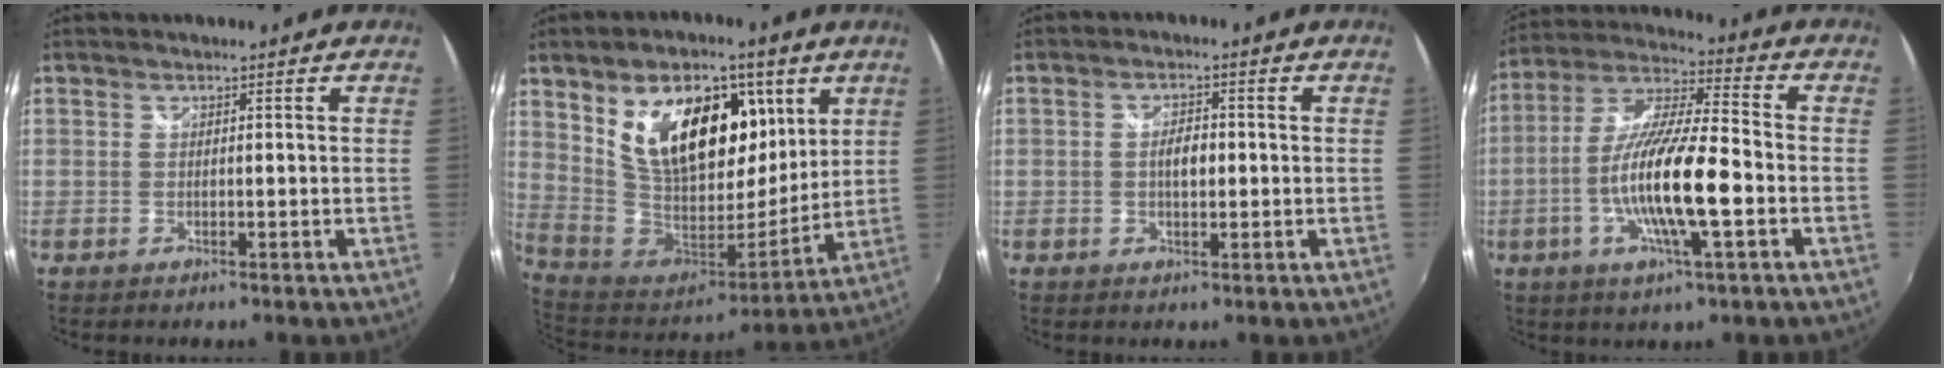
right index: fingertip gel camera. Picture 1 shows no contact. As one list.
[{"total": 23.6, "force": [8.8, 13.2, 17.5], "torque": [-0.320, 0.014, 0.167]}, {"total": 3.4, "force": [-0.2, 1.7, 2.9], "torque": [-0.050, 0.004, -0.005]}, {"total": 16.5, "force": [-4.3, 2.6, 15.7], "torque": [-0.302, -0.009, -0.083]}]